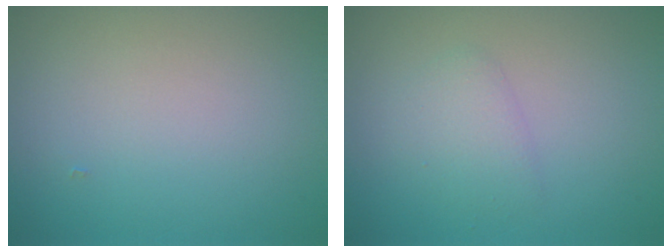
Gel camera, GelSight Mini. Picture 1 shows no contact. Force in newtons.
{"total": 1.8, "press": 1.8, "slide": 0.1}